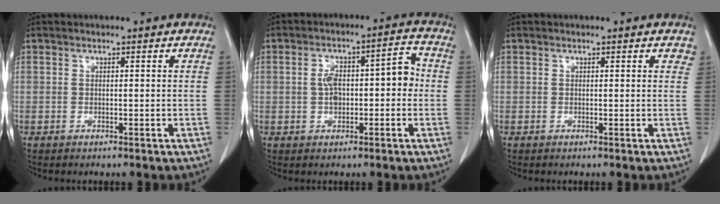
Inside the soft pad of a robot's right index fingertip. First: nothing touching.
{"total": 7.4, "force": [-0.3, 3.2, 6.7], "torque": [-0.105, 0.038, -0.005]}
{"total": 1.1, "force": [0.8, 0.6, 0.4], "torque": [0.002, 0.001, 0.000]}